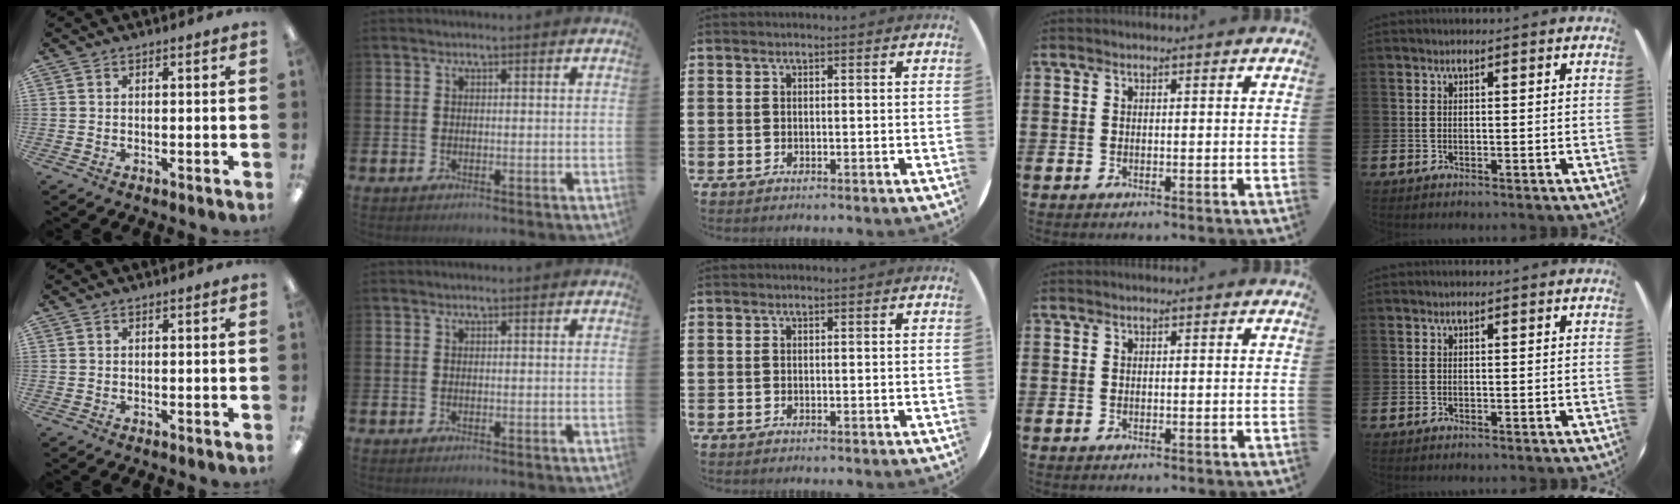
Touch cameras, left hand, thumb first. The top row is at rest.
{}